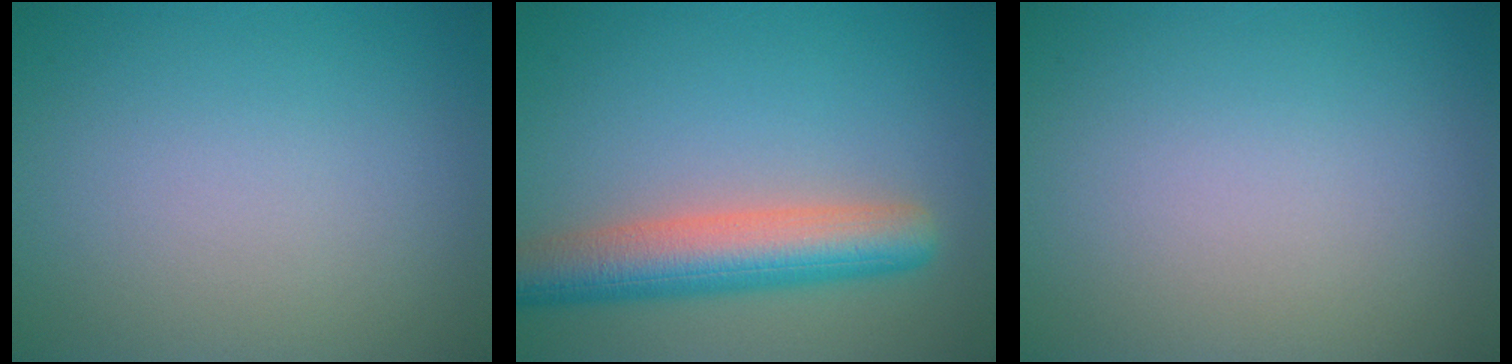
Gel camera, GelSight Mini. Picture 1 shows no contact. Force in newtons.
{"total": 6.6, "press": 6.6, "slide": 0.3}
{"total": 0.0}